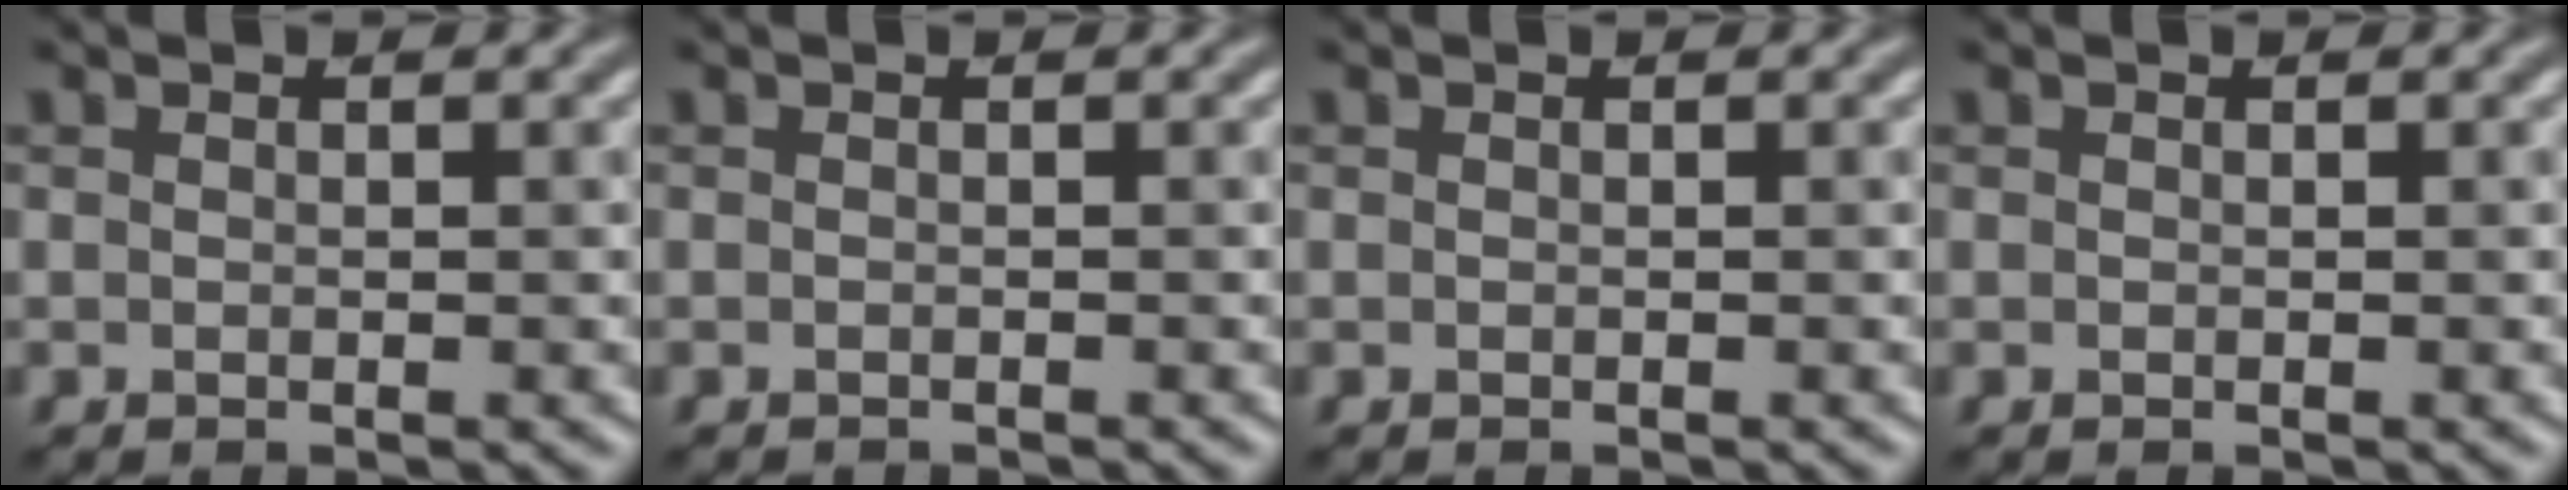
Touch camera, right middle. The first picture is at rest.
{"total": 0.8, "force": [-0.8, 0.0, 0.0], "torque": [0.003, -0.004, -0.013]}
{"total": 0.0}
{"total": 0.0}